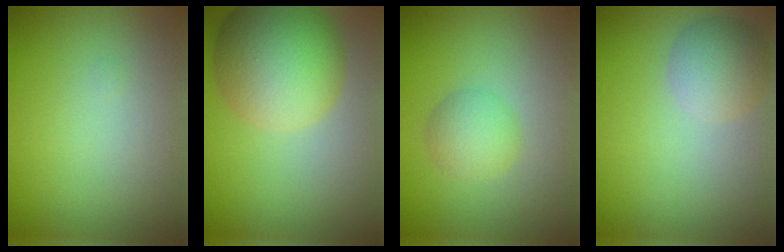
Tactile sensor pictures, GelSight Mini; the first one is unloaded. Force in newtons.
{"total": 8.4, "press": 8.4, "slide": 0.3}
{"total": 2.5, "press": 2.5, "slide": 0.1}
{"total": 3.3, "press": 3.2, "slide": 0.3}